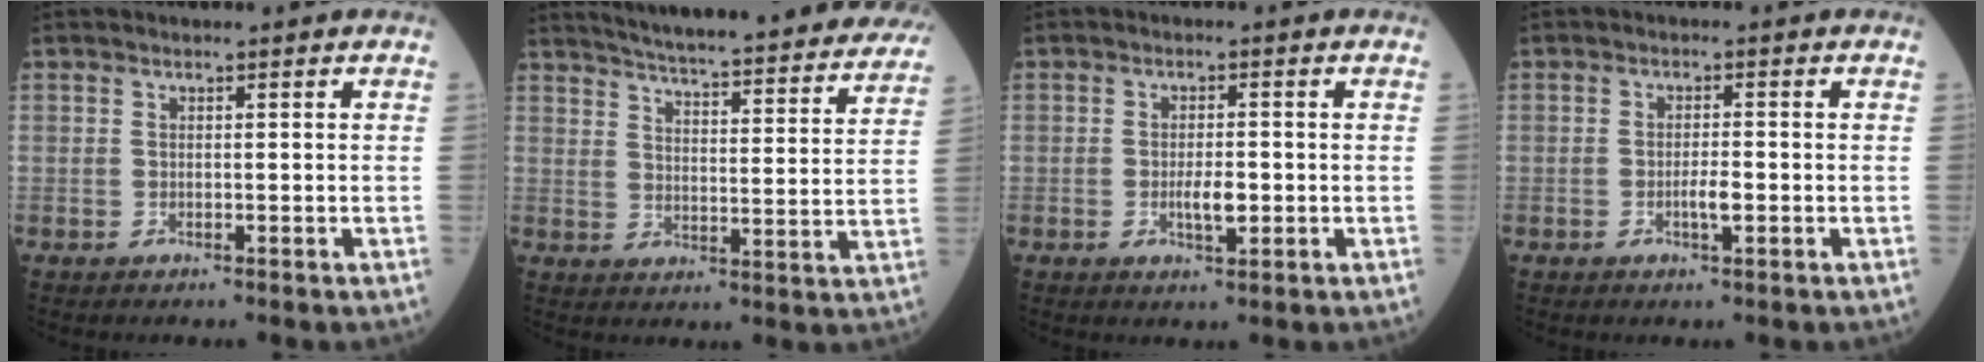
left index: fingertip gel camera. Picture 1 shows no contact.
{"total": 30.5, "force": [27.9, 3.4, 11.9], "torque": [-0.181, -0.061, 0.342]}
{"total": 3.3, "force": [-0.6, 1.0, 3.1], "torque": [-0.059, -0.001, -0.008]}
{"total": 2.3, "force": [-0.7, 0.4, 2.2], "torque": [-0.040, 0.000, -0.011]}